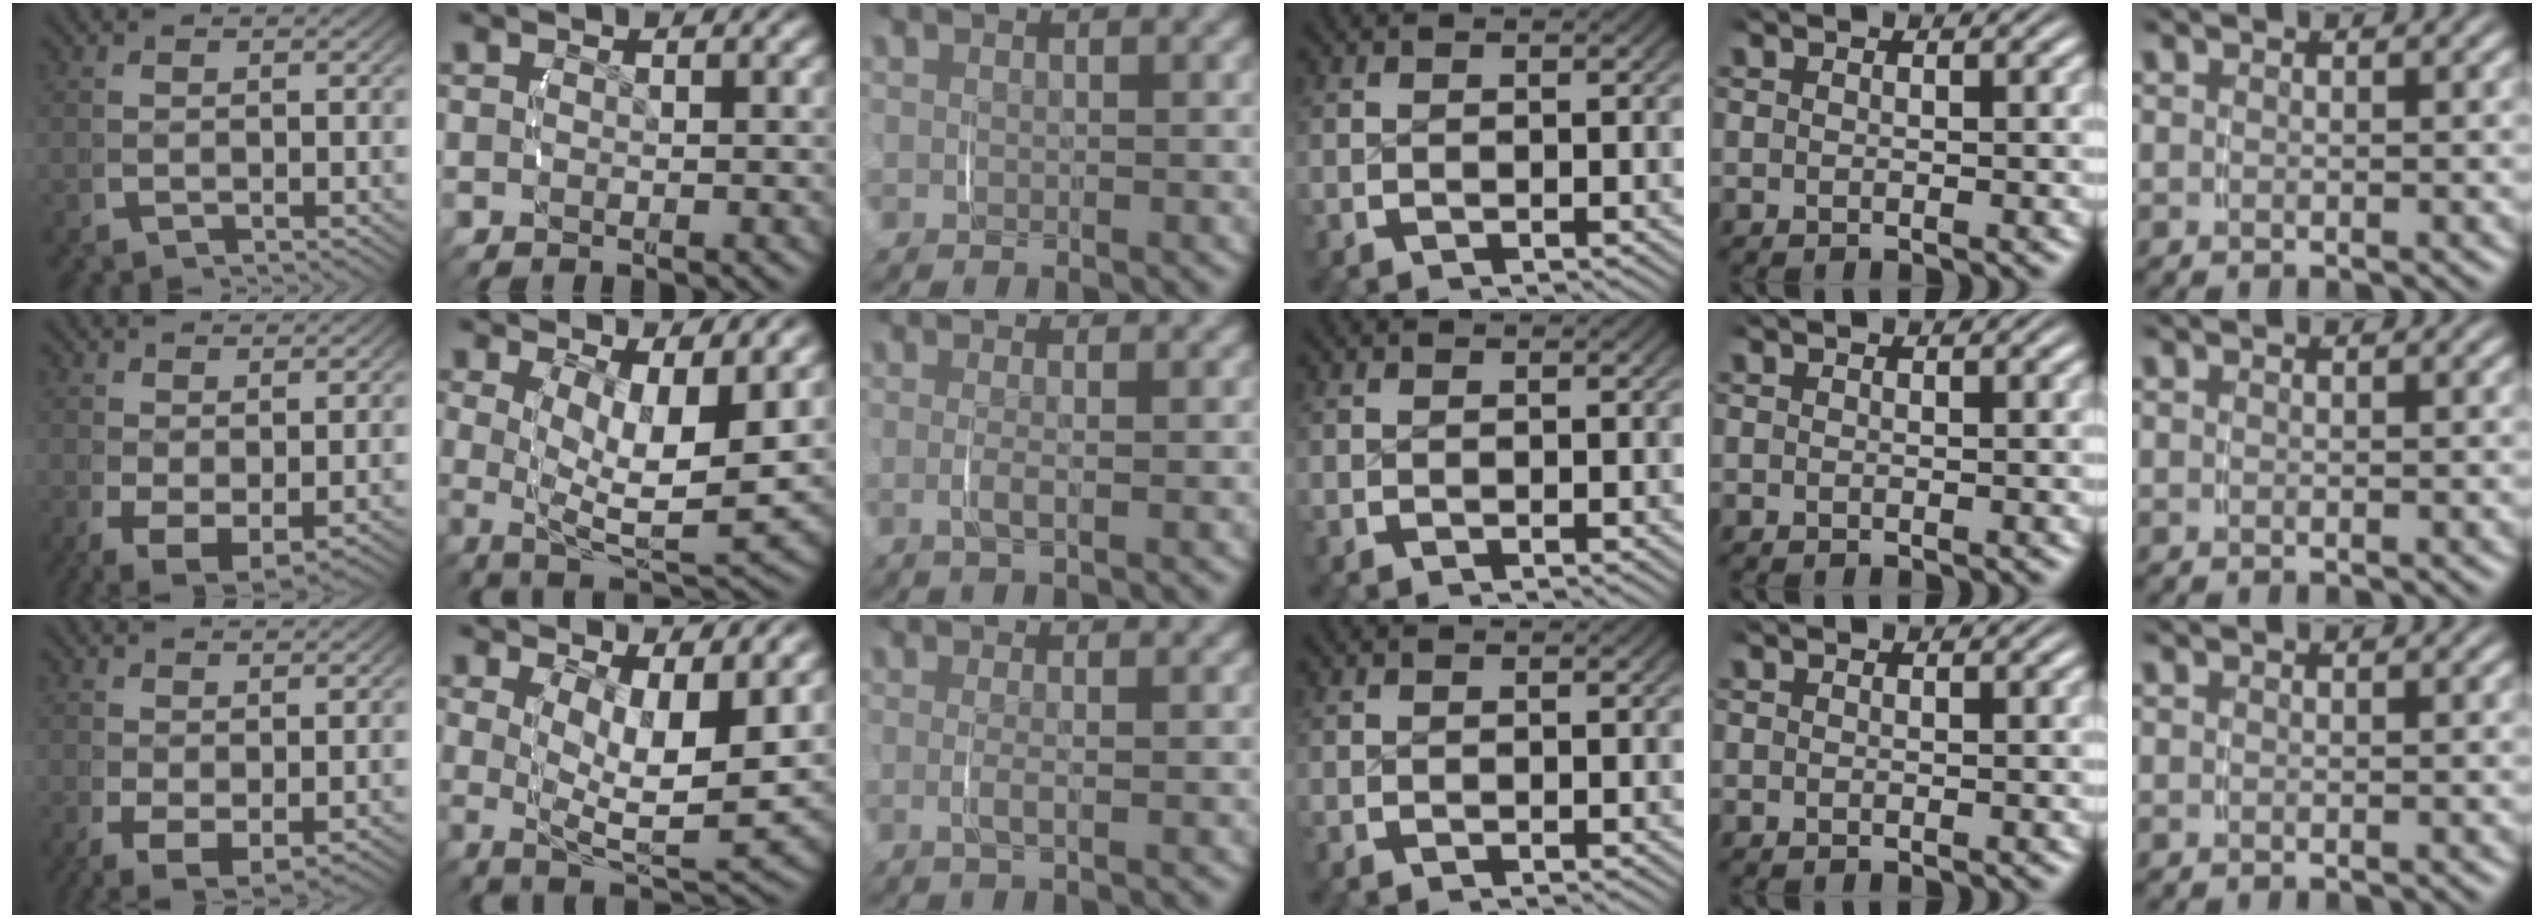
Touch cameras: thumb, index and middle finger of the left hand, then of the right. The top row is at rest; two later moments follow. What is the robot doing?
{"motion": "lift_and_place", "object": "toothpaste"}